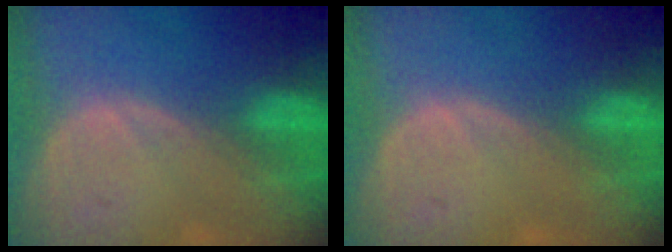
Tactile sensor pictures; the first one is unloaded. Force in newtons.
{"total": 0.6, "press": 0.1, "slide": 0.6}